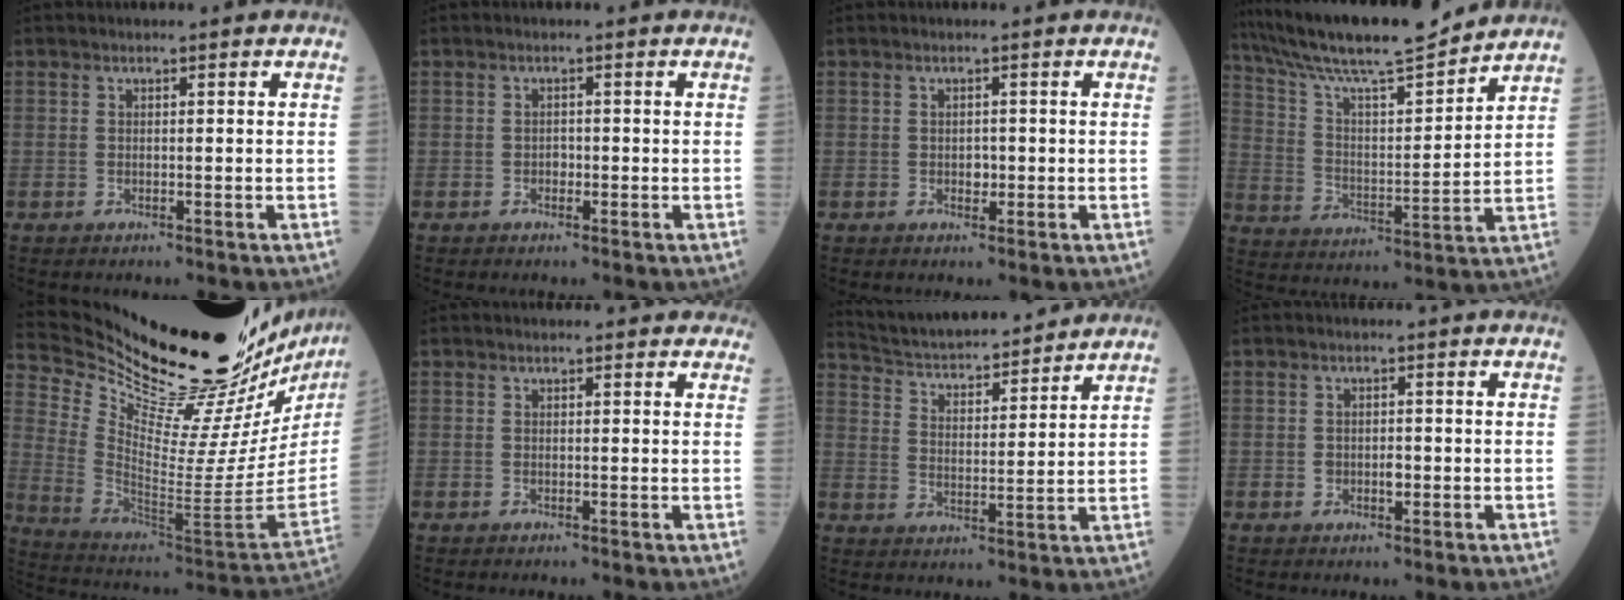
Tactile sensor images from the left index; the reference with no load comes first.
{"total": 1.0, "force": [-0.6, 0.6, 0.4], "torque": [-0.005, 0.000, -0.013]}
{"total": 1.3, "force": [-0.5, 0.9, 0.8], "torque": [-0.012, -0.002, -0.006]}
{"total": 17.0, "force": [15.2, 1.0, 7.4], "torque": [-0.142, 0.003, 0.261]}
{"total": 34.1, "force": [30.1, 2.1, 15.8], "torque": [-0.261, -0.155, 0.420]}
{"total": 3.5, "force": [3.0, 1.4, 1.0], "torque": [-0.002, 0.005, 0.019]}
{"total": 16.5, "force": [15.4, 2.3, 5.6], "torque": [-0.098, 0.013, 0.243]}
{"total": 1.9, "force": [-0.6, 1.2, 1.3], "torque": [-0.020, -0.001, -0.008]}